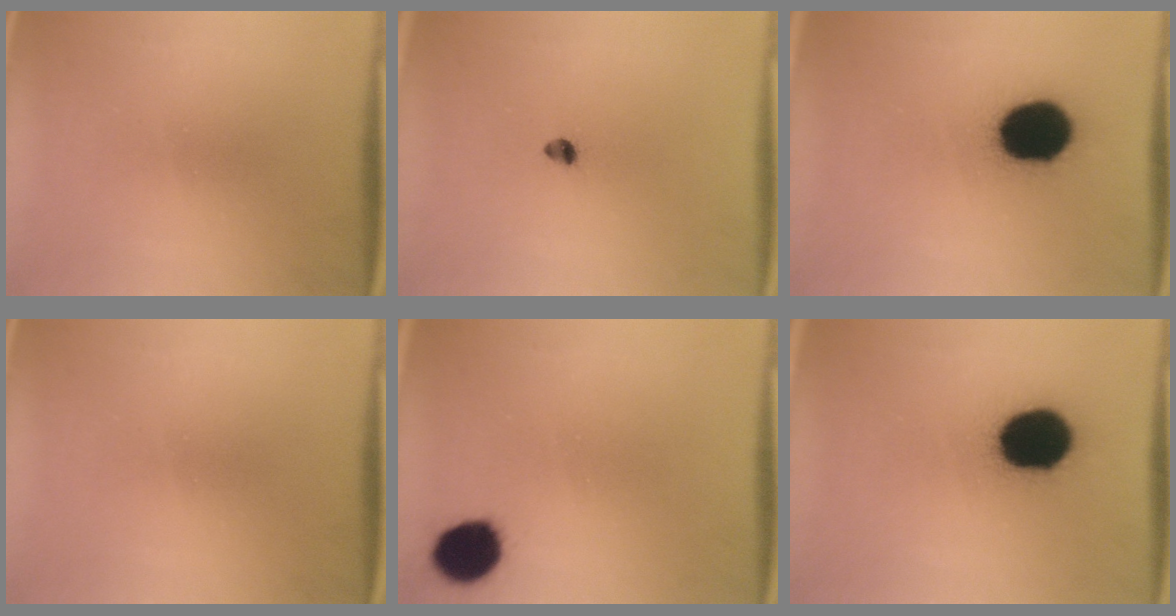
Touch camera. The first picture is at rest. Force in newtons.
{"total": 1.7}
{"total": 17.5}
{"total": 0.0}
{"total": 8.4}
{"total": 17.5}